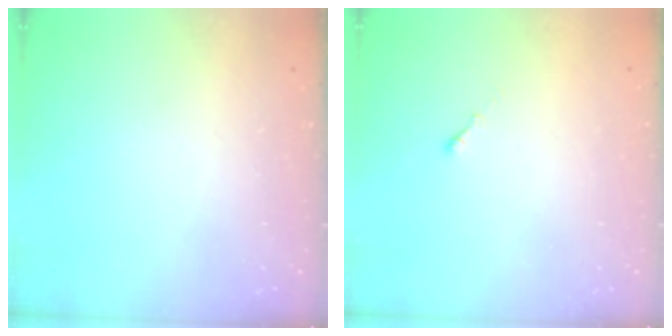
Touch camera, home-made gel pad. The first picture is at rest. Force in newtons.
{"total": 0.0}